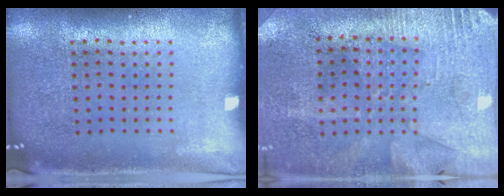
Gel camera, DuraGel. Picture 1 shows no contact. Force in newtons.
{"total": 2.8, "press": 2.5, "slide": 1.1}